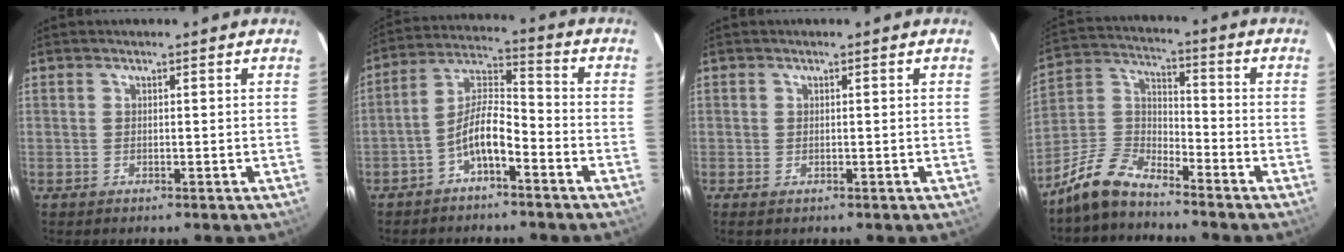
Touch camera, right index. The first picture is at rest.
{"total": 7.7, "force": [-4.4, 2.3, 5.9], "torque": [-0.129, 0.020, -0.080]}
{"total": 0.6, "force": [-0.2, 0.4, 0.3], "torque": [-0.007, -0.002, -0.003]}
{"total": 10.3, "force": [-8.3, 3.7, 4.8], "torque": [-0.120, 0.020, -0.174]}